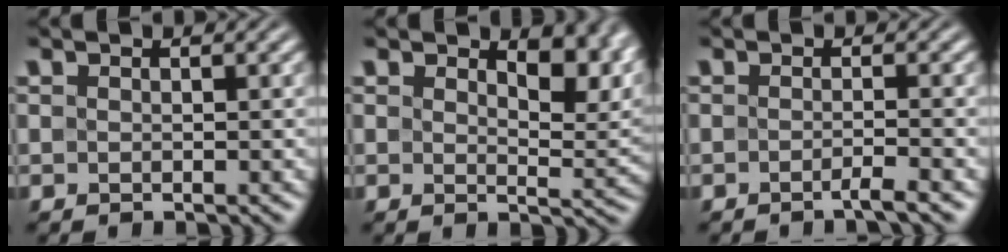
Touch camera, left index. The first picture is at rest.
{"total": 5.8, "force": [3.0, 2.4, 4.4], "torque": [-0.059, -0.006, 0.044]}
{"total": 1.7, "force": [-1.1, 0.2, 1.2], "torque": [-0.010, -0.002, -0.030]}